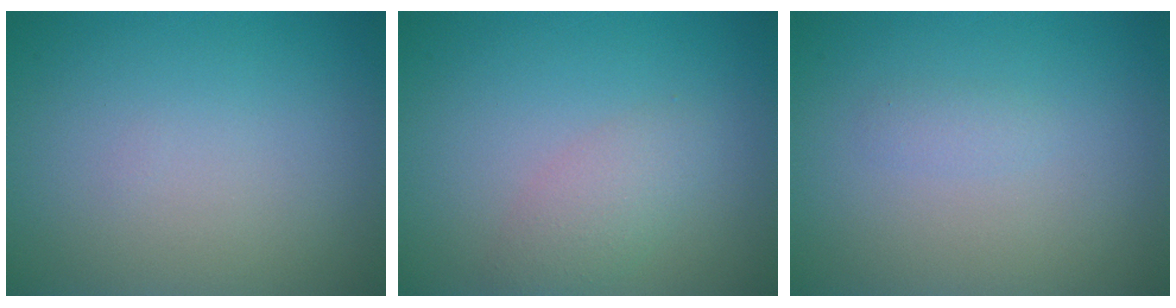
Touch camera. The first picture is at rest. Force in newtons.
{"total": 2.3, "press": 2.3, "slide": 0.0}
{"total": 0.8, "press": 0.8, "slide": 0.0}